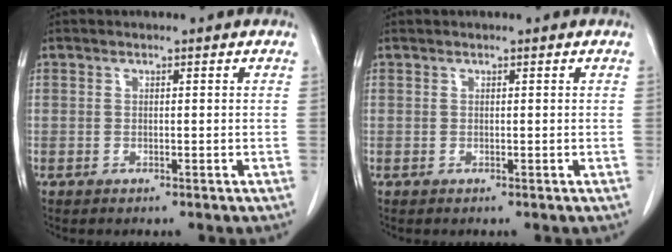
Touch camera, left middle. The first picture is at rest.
{"total": 0.0}